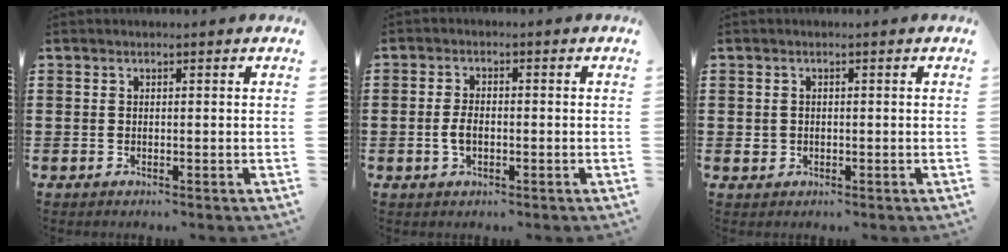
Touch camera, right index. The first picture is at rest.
{"total": 2.8, "force": [-0.6, 1.5, 2.3], "torque": [-0.059, -0.005, -0.014]}
{"total": 1.1, "force": [-0.1, 1.1, 0.3], "torque": [-0.008, 0.006, -0.003]}